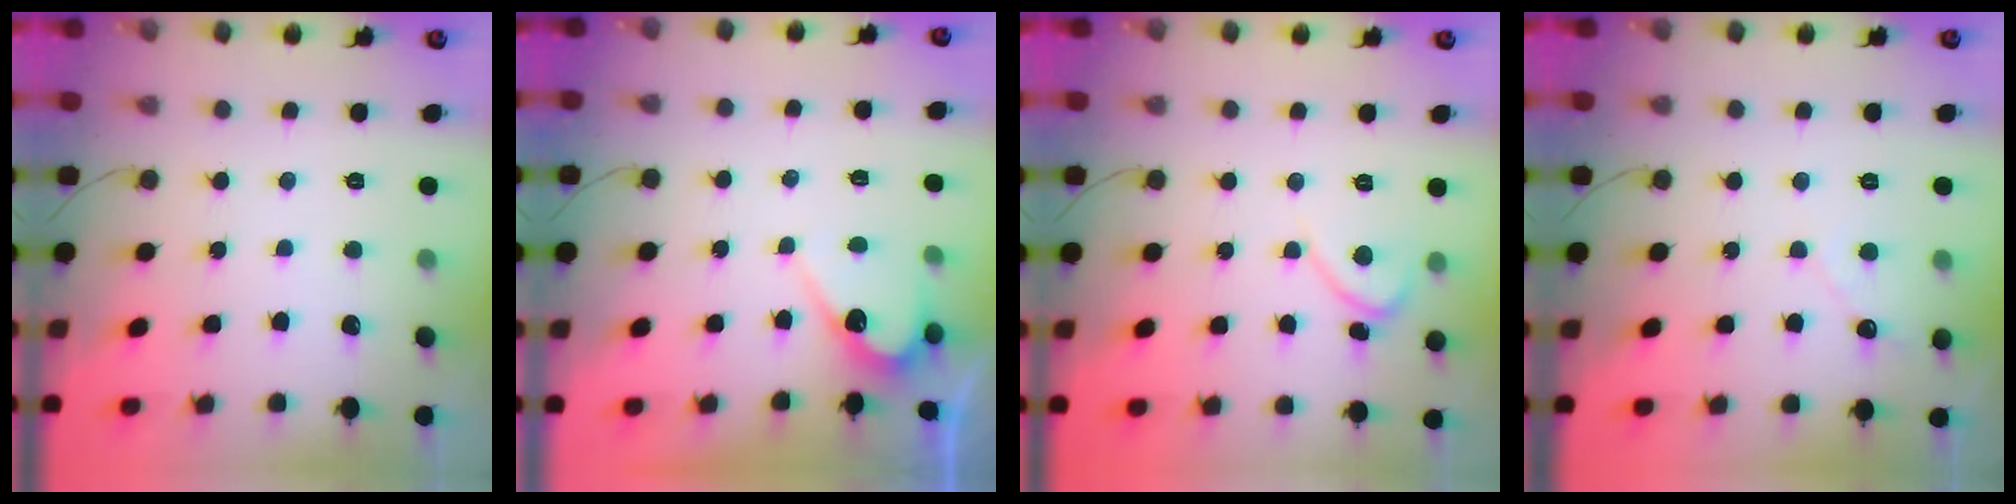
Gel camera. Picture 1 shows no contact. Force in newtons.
{"total": 6.7, "press": 6.7, "slide": 0.3}
{"total": 2.3, "press": 2.3, "slide": 0.1}
{"total": 2.7, "press": 2.7, "slide": 0.3}